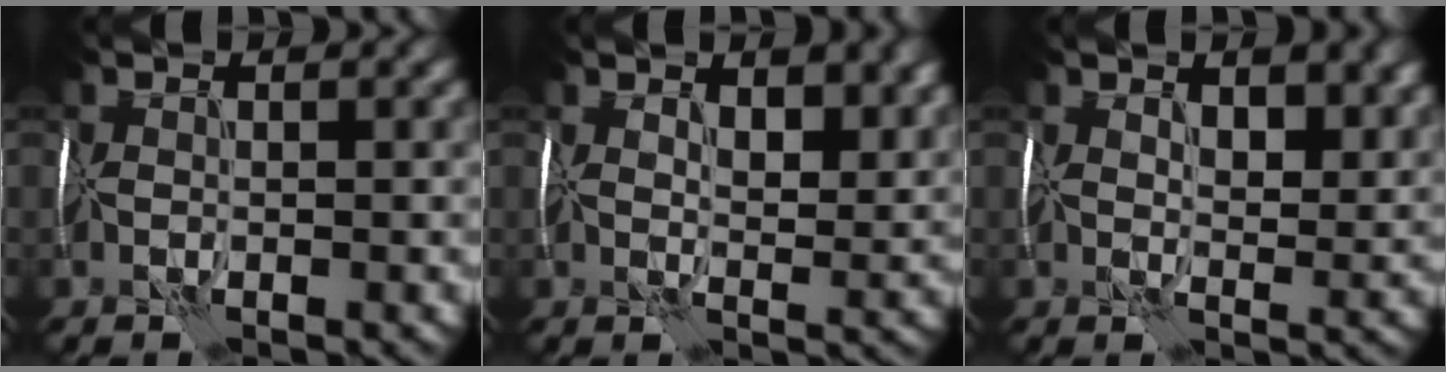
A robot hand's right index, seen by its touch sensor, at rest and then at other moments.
{"total": 4.8, "force": [2.5, 2.1, 3.6], "torque": [-0.048, -0.001, 0.039]}
{"total": 5.2, "force": [2.5, 2.3, 3.9], "torque": [-0.051, 0.001, 0.041]}